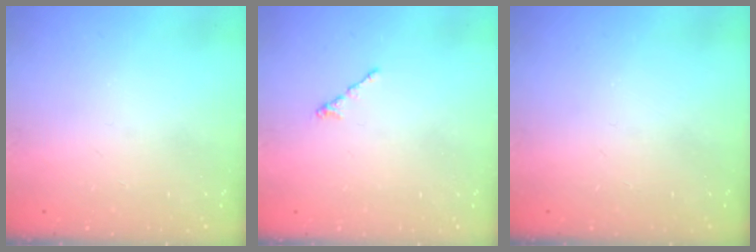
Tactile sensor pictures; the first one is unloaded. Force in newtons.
{"total": 0.5, "press": 0.4, "slide": 0.3}
{"total": 0.0}